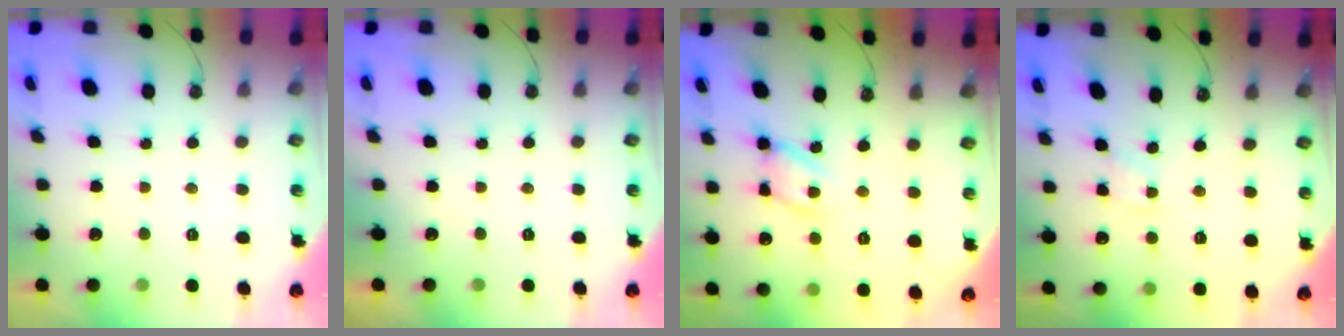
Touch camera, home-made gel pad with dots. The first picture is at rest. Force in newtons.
{"total": 0.0}
{"total": 11.4, "press": 11.3, "slide": 0.9}
{"total": 2.2, "press": 2.1, "slide": 0.4}